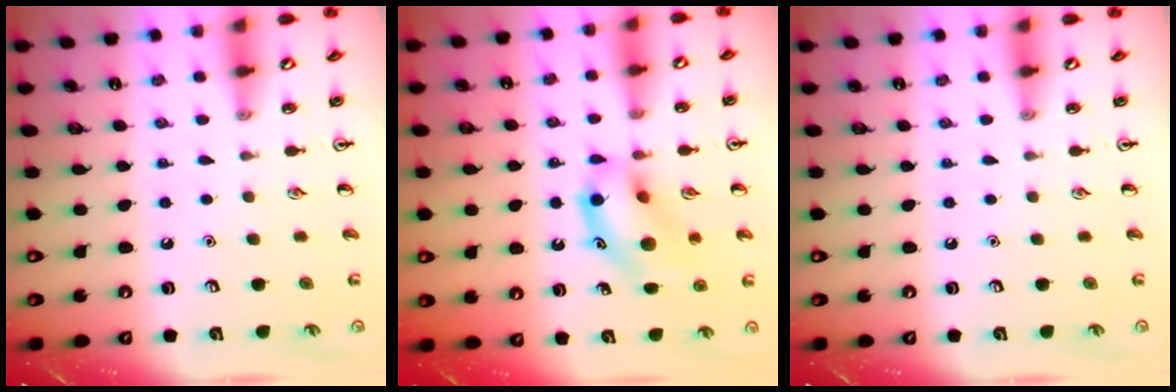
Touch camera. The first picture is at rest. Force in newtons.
{"total": 13.6, "press": 13.3, "slide": 2.4}
{"total": 0.0}